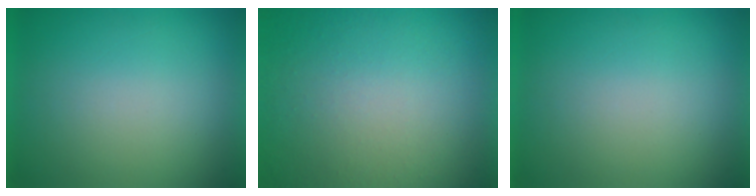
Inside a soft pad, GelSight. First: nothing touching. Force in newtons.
{"total": 9.4}
{"total": 0.0}